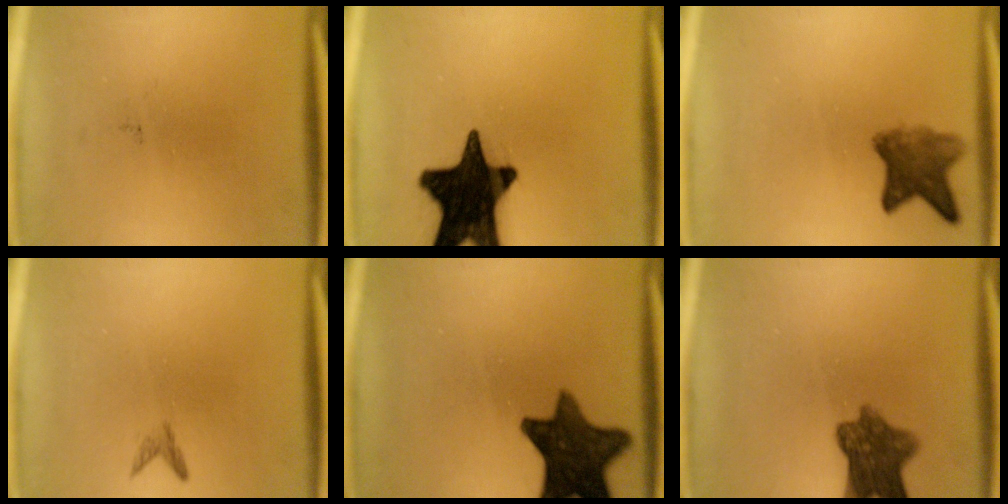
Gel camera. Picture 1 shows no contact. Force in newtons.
{"total": 19.9}
{"total": 5.8}
{"total": 0.8}
{"total": 12.9}
{"total": 8.0}